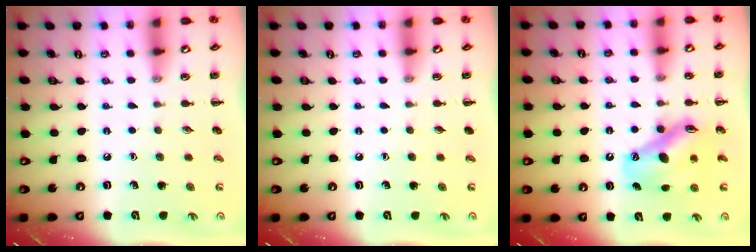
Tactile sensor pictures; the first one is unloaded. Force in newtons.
{"total": 0.0}
{"total": 11.7, "press": 11.2, "slide": 3.4}